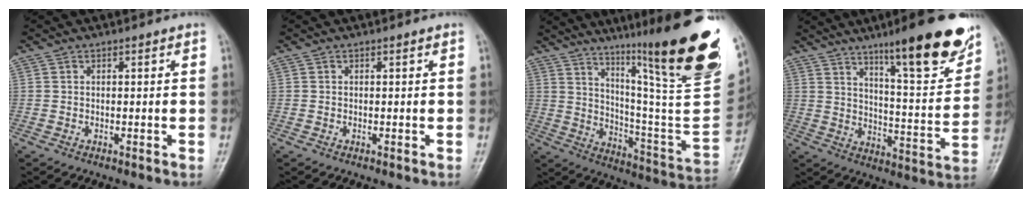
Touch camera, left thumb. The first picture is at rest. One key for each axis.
{"total": 0.0}
{"total": 31.7, "fx": 19.0, "fy": 3.7, "fz": 25.1, "tx": -0.308, "ty": -0.097, "tz": 0.288}
{"total": 18.6, "fx": 12.3, "fy": 3.4, "fz": 13.6, "tx": -0.160, "ty": -0.069, "tz": 0.185}